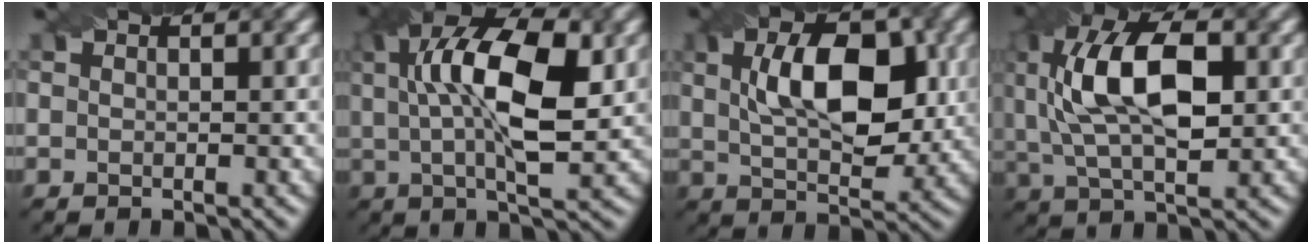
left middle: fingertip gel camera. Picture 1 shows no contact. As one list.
[{"total": 10.7, "force": [1.7, 3.8, 9.8], "torque": [-0.164, 0.019, 0.035]}, {"total": 8.5, "force": [1.3, 4.3, 7.2], "torque": [-0.118, 0.015, 0.030]}, {"total": 9.8, "force": [0.9, 4.8, 8.5], "torque": [-0.168, 0.022, 0.021]}]